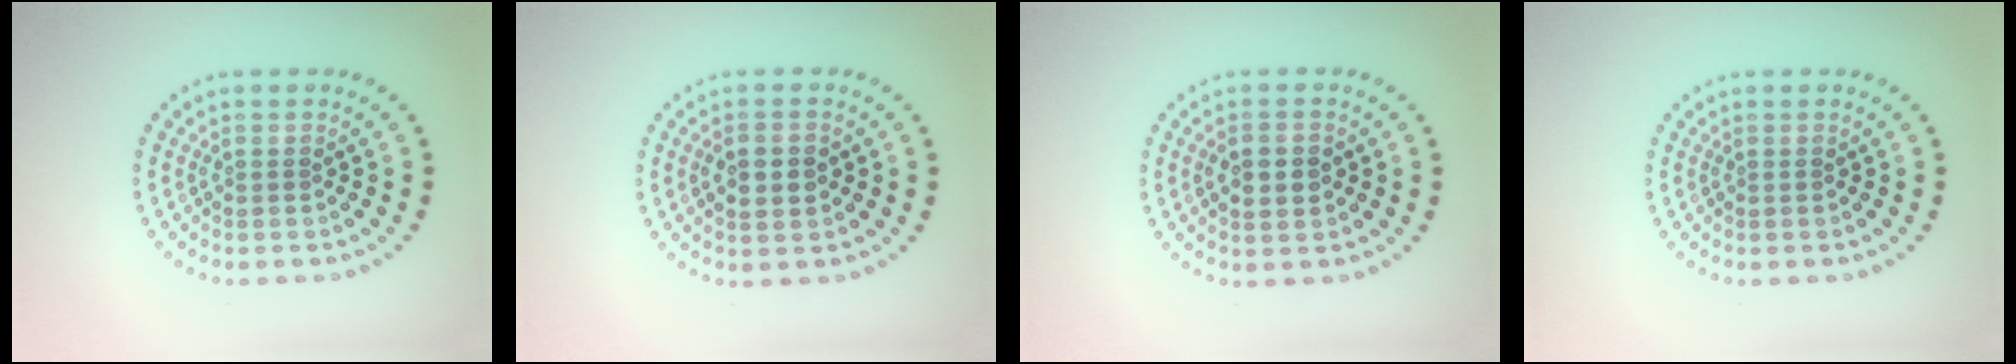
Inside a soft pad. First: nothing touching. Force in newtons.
{"total": 2.6, "press": 2.6, "slide": 0.1}
{"total": 2.6, "press": 2.6, "slide": 0.1}
{"total": 0.0}